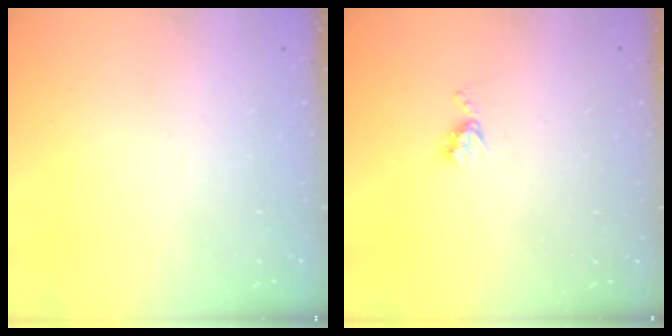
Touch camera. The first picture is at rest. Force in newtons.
{"total": 5.2, "press": 5.2, "slide": 0.5}